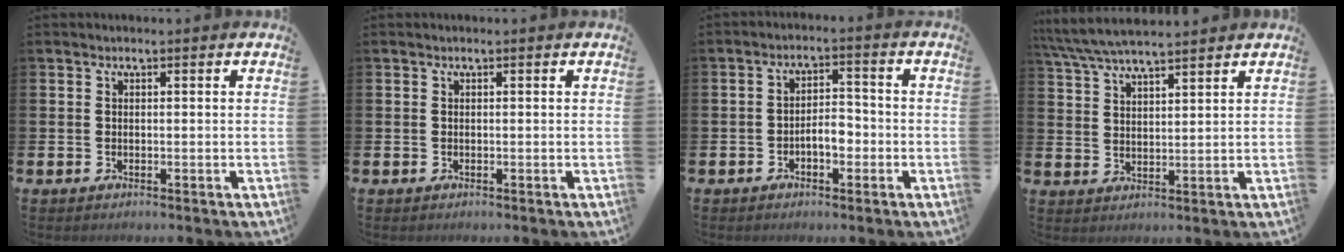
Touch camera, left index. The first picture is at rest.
{"total": 0.0}
{"total": 3.3, "force": [-1.5, 1.8, 2.4], "torque": [-0.043, 0.009, -0.031]}
{"total": 5.9, "force": [5.6, 0.6, 1.8], "torque": [-0.060, -0.019, 0.103]}